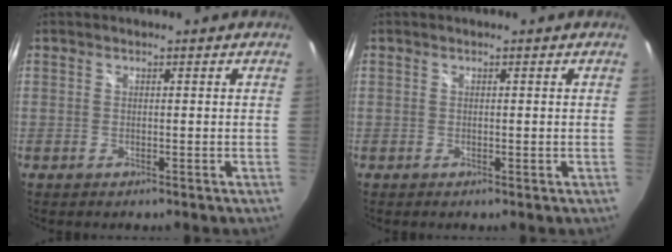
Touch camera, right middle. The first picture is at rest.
{"total": 0.0}